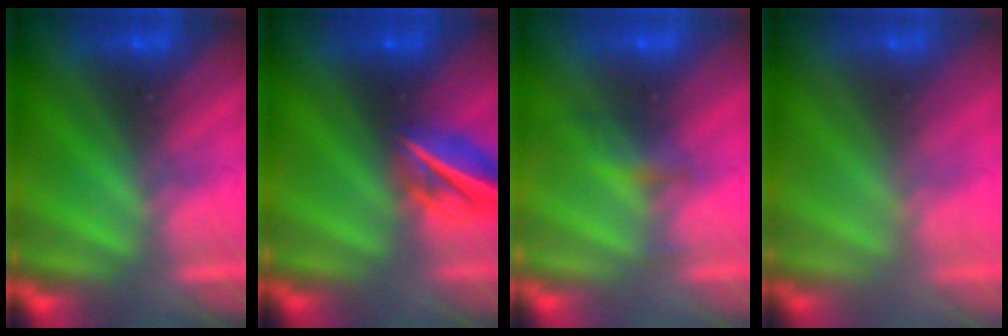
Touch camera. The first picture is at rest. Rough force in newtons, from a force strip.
{"total": 7.0}
{"total": 2.2}
{"total": 2.8}